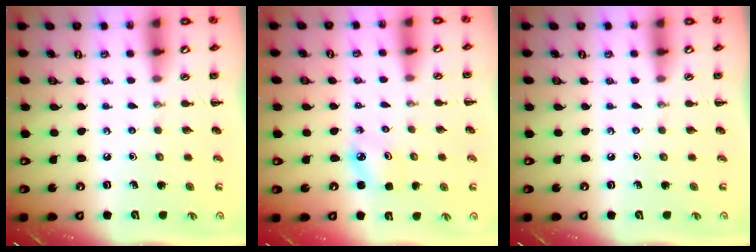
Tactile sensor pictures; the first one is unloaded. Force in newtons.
{"total": 2.8, "press": 2.7, "slide": 0.4}
{"total": 0.0}